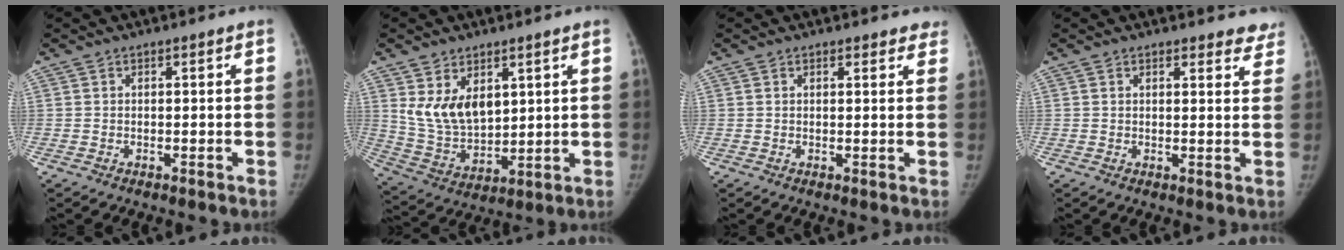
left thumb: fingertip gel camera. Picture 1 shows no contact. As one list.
[{"total": 11.1, "force": [4.4, 6.7, 7.7], "torque": [-0.115, -0.025, 0.105]}, {"total": 2.8, "force": [2.4, 1.1, 0.8], "torque": [0.016, -0.006, 0.018]}, {"total": 5.0, "force": [4.5, 1.9, 1.1], "torque": [0.022, -0.022, 0.038]}]